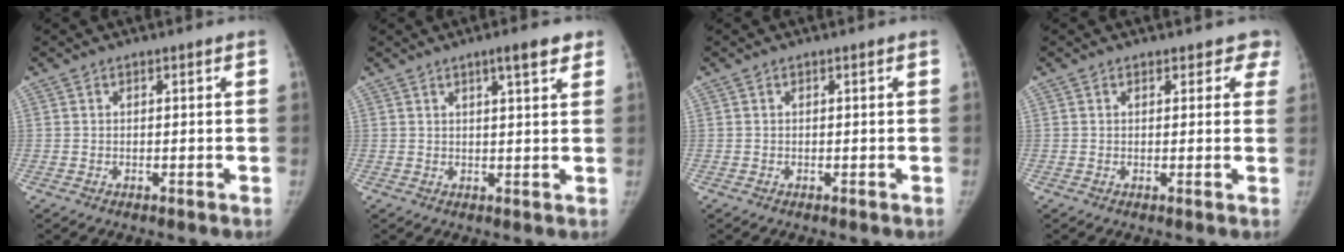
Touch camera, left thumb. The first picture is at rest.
{"total": 5.0, "force": [3.1, 0.9, 3.8], "torque": [-0.046, -0.014, 0.041]}
{"total": 0.0}
{"total": 3.6, "force": [2.9, 2.0, 0.6], "torque": [0.034, -0.009, 0.014]}